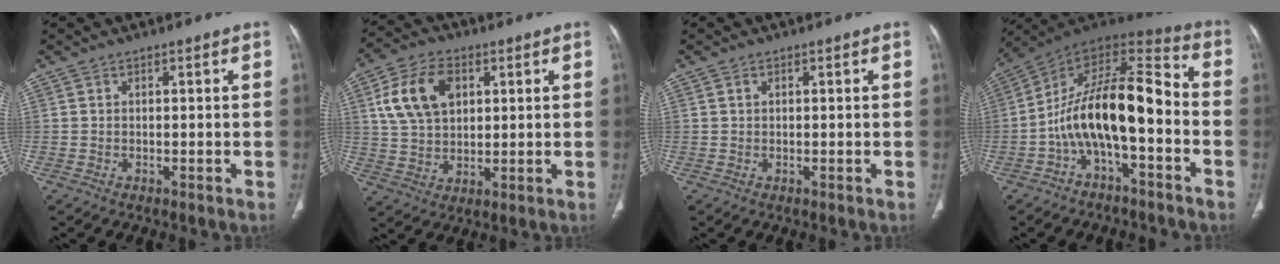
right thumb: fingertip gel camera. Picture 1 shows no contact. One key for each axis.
{"total": 12.3, "fx": 3.9, "fy": 8.2, "fz": 8.4, "tx": -0.144, "ty": 0.001, "tz": 0.073}
{"total": 0.6, "fx": 0.2, "fy": 0.4, "fz": 0.3, "tx": -0.008, "ty": 0.002, "tz": 0.005}
{"total": 17.6, "fx": -4.3, "fy": 7.4, "fz": 15.3, "tx": -0.251, "ty": 0.086, "tz": -0.077}